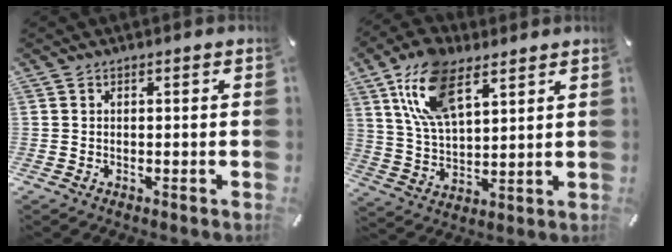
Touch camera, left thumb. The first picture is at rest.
{"total": 14.8, "force": [8.5, 7.3, 9.7], "torque": [-0.215, -0.021, 0.153]}